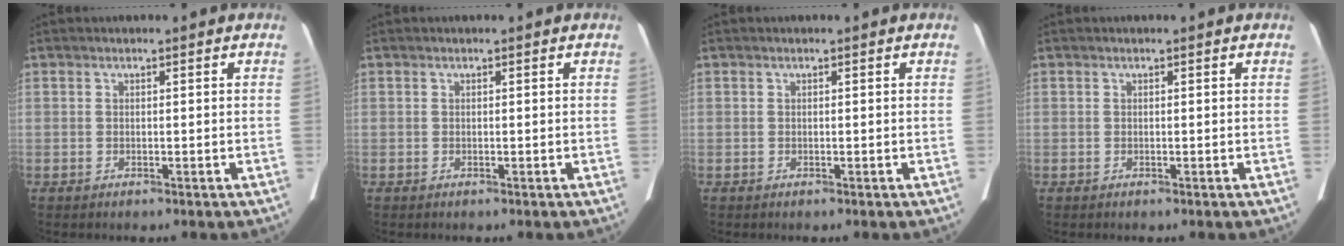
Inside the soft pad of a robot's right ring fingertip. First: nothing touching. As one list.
[{"total": 0.0}, {"total": 0.0}, {"total": 0.0}]